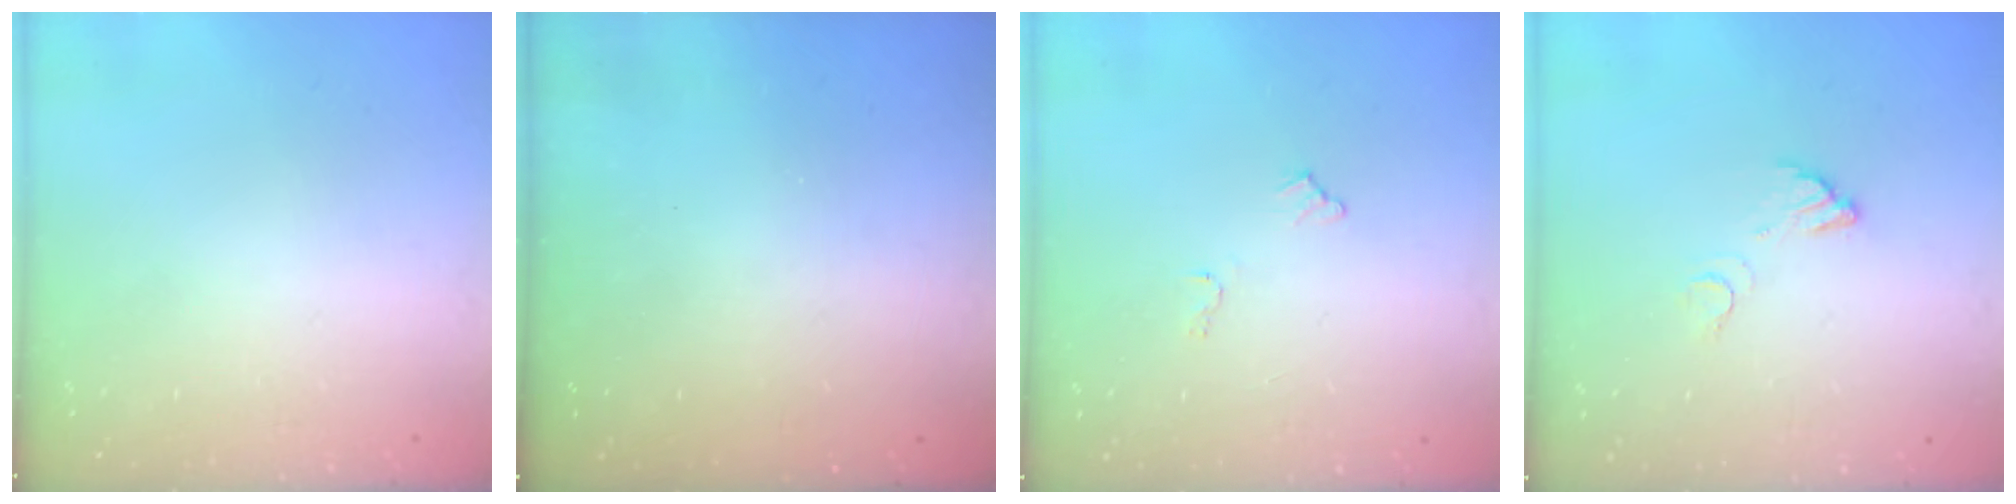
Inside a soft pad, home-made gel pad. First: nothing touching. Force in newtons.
{"total": 3.0, "press": 3.0, "slide": 0.1}
{"total": 6.5, "press": 6.4, "slide": 0.4}
{"total": 3.5, "press": 3.5, "slide": 0.2}